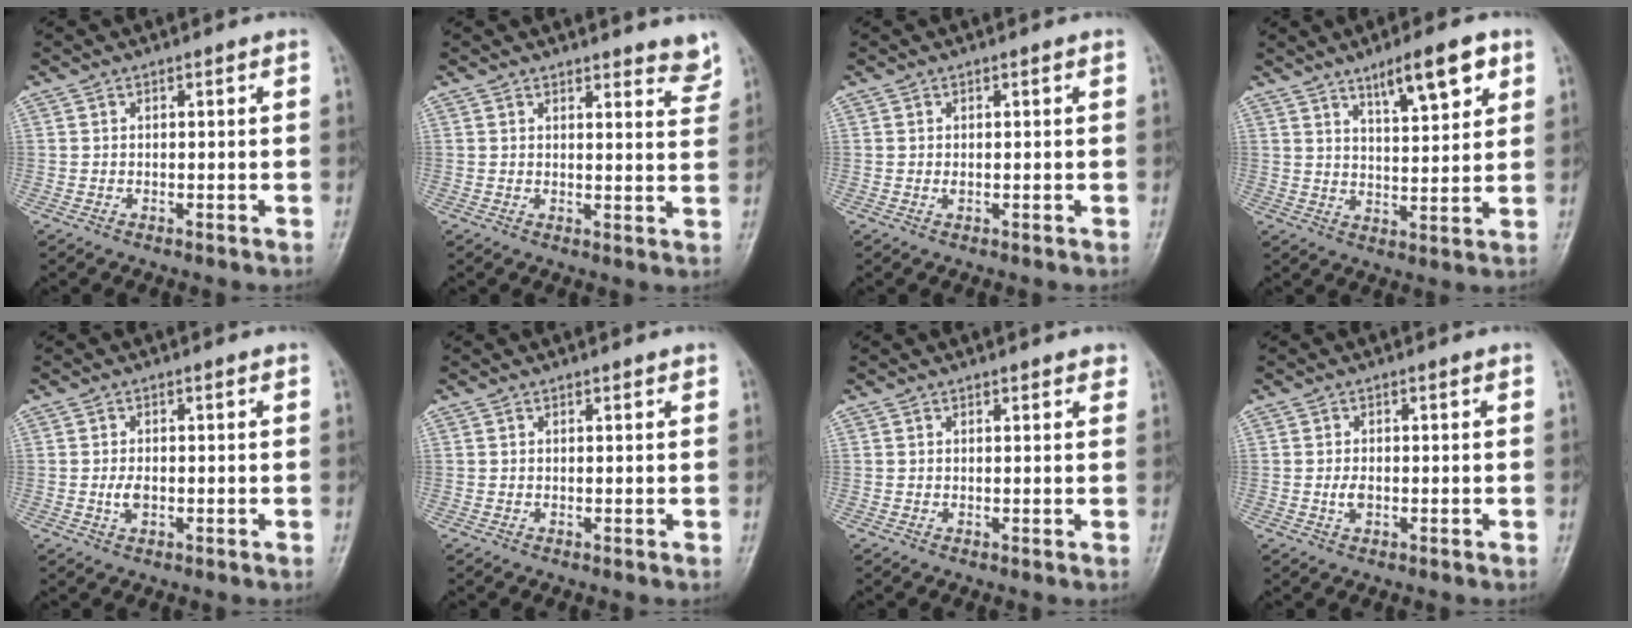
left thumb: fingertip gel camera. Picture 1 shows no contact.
{"total": 4.6, "force": [4.1, 1.1, 1.8], "torque": [-0.004, -0.031, 0.041]}
{"total": 0.8, "force": [0.1, 0.3, 0.7], "torque": [-0.014, 0.002, 0.005]}
{"total": 9.6, "force": [5.6, 2.5, 7.3], "torque": [-0.102, -0.029, 0.092]}
{"total": 2.3, "force": [-0.3, 1.3, 1.9], "torque": [-0.038, -0.002, -0.006]}
{"total": 0.7, "force": [0.5, 0.2, 0.3], "torque": [-0.006, -0.001, 0.006]}
{"total": 1.9, "force": [1.4, 0.7, 0.9], "torque": [-0.001, -0.002, 0.012]}
{"total": 1.9, "force": [-0.2, 1.0, 1.6], "torque": [-0.029, -0.001, -0.004]}